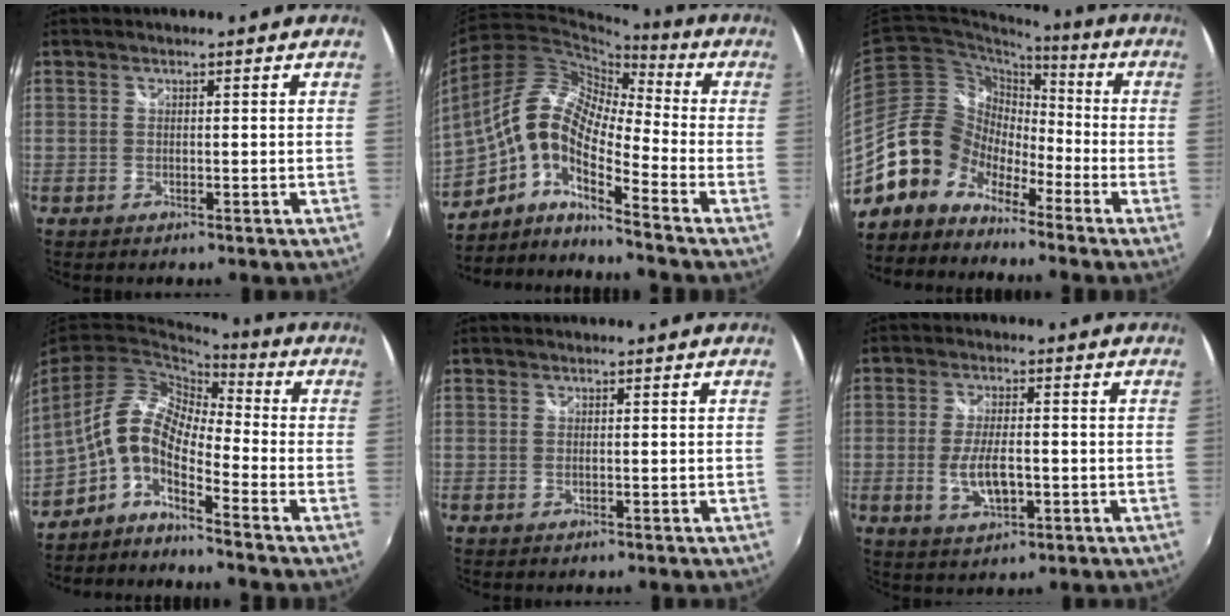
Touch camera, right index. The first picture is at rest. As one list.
[{"total": 13.5, "force": [-4.2, 4.8, 11.9], "torque": [-0.211, 0.006, -0.100]}, {"total": 12.5, "force": [-9.0, 8.0, 3.3], "torque": [-0.063, 0.031, -0.181]}, {"total": 7.8, "force": [-3.8, 2.6, 6.2], "torque": [-0.109, 0.011, -0.090]}, {"total": 0.0}, {"total": 6.6, "force": [-1.5, 2.7, 5.8], "torque": [-0.118, -0.008, -0.023]}]